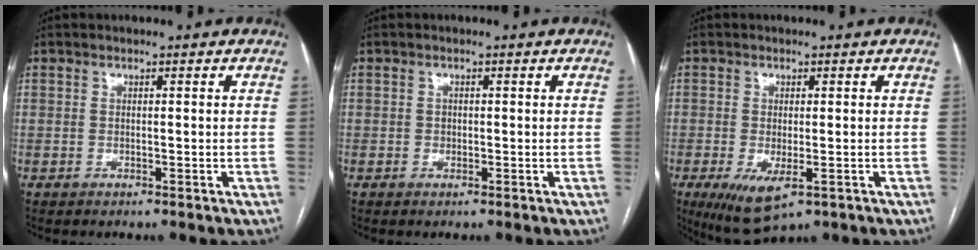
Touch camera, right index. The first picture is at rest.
{"total": 0.7, "force": [-0.1, 0.7, 0.2], "torque": [0.000, 0.003, -0.001]}
{"total": 7.2, "force": [-3.2, 2.7, 5.9], "torque": [-0.097, -0.020, -0.044]}